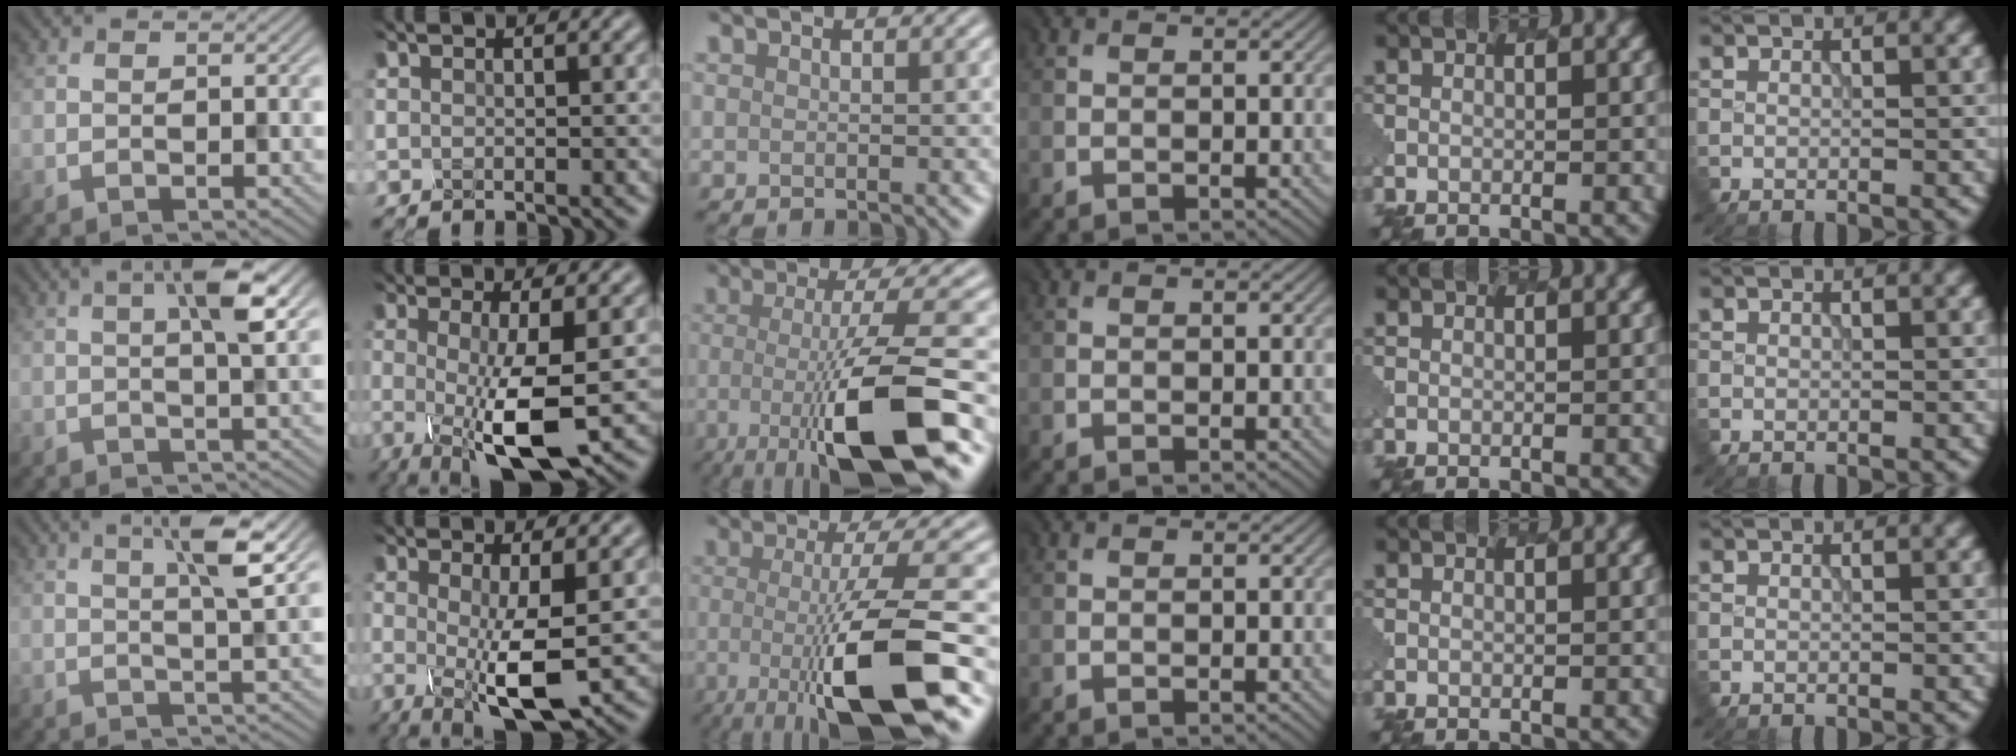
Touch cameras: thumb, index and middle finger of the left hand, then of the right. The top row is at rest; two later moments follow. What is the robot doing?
{"motion": "disassemble", "object": "battery cover"}